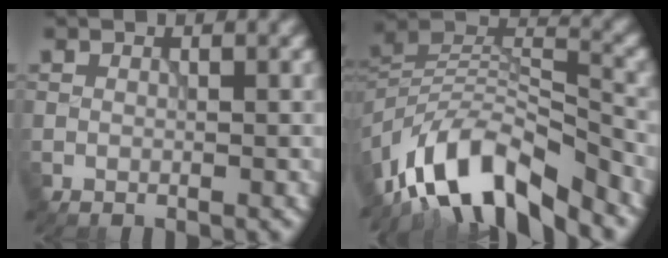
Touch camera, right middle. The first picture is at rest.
{"total": 11.2, "force": [-8.1, 3.9, 6.7], "torque": [-0.111, 0.014, -0.157]}